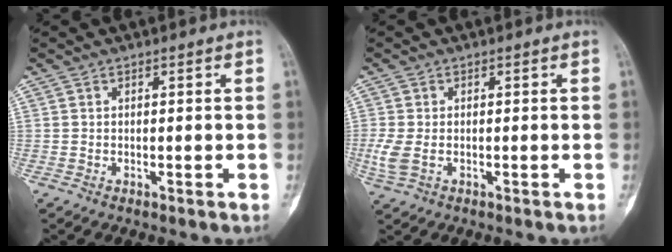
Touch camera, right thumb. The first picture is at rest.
{"total": 3.9, "force": [-0.7, 2.3, 3.0], "torque": [-0.095, -0.002, -0.012]}